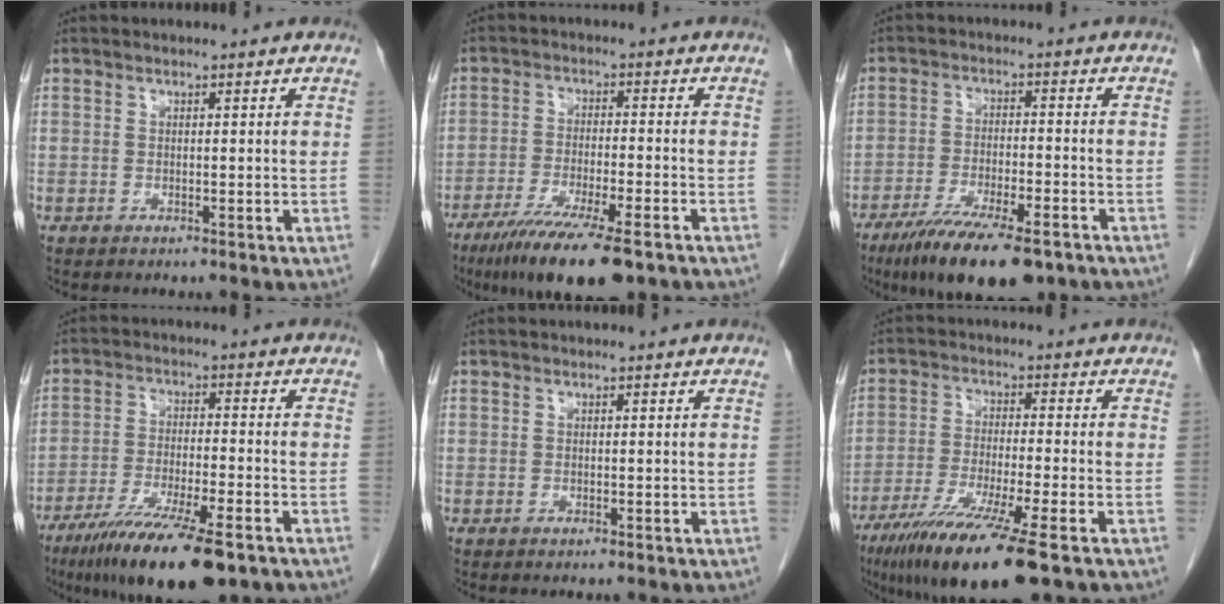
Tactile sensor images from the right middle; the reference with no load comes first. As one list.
[{"total": 13.3, "force": [-9.3, 1.7, 9.4], "torque": [-0.159, -0.034, -0.150]}, {"total": 13.8, "force": [-9.8, 3.2, 9.2], "torque": [-0.150, -0.028, -0.158]}, {"total": 14.7, "force": [-10.0, 2.1, 10.6], "torque": [-0.179, -0.038, -0.166]}, {"total": 0.0}, {"total": 13.5, "force": [-8.6, -0.3, 10.4], "torque": [-0.198, -0.044, -0.149]}]